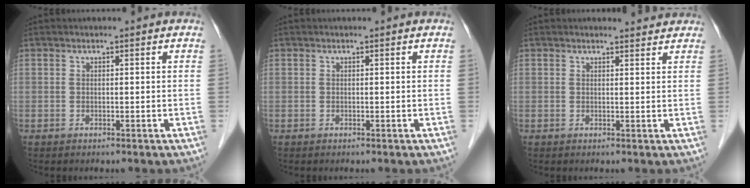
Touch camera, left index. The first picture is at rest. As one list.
[{"total": 0.0}, {"total": 2.0, "force": [2.0, 0.3, 0.0], "torque": [-0.009, -0.003, 0.021]}]